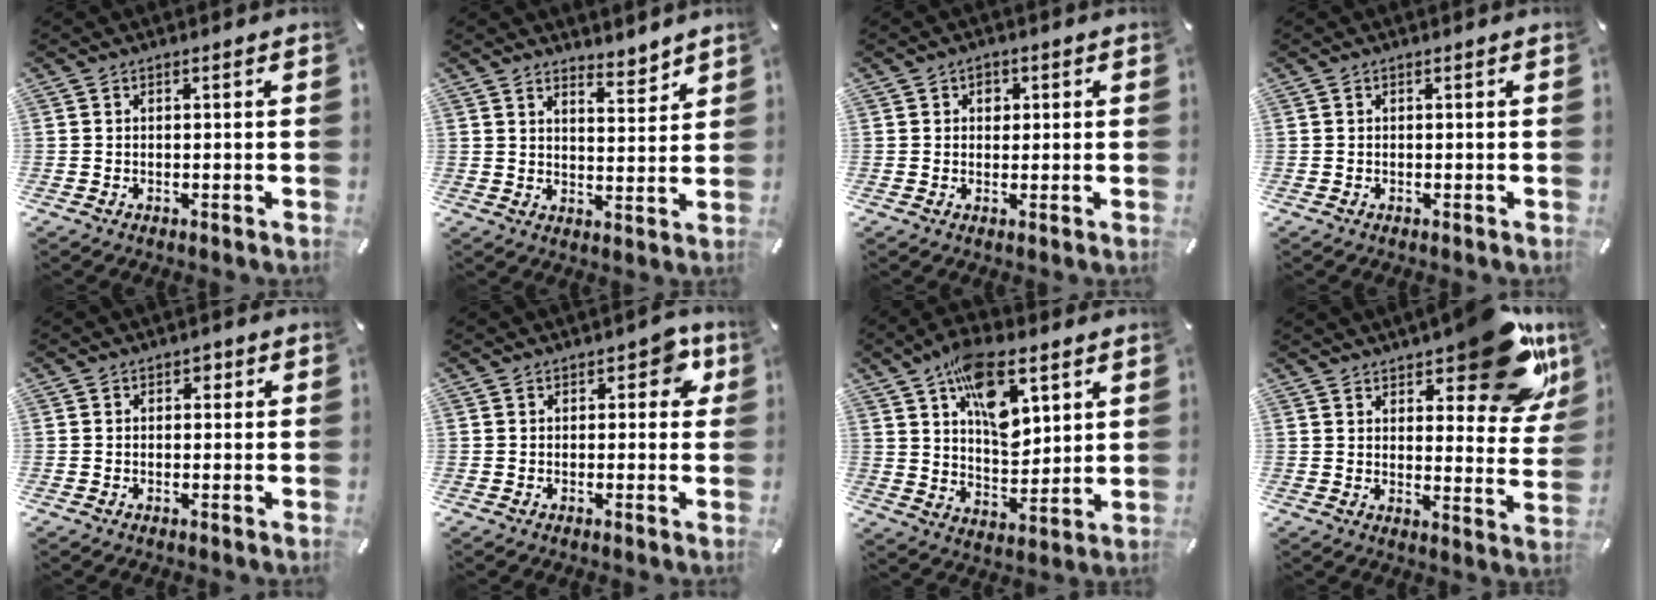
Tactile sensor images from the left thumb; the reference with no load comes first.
{"total": 5.1, "force": [4.8, 1.5, 0.4], "torque": [0.009, -0.044, 0.085]}
{"total": 2.3, "force": [0.4, 2.1, 1.0], "torque": [0.001, -0.003, -0.001]}
{"total": 0.0}
{"total": 1.4, "force": [0.4, 1.2, 0.5], "torque": [-0.004, 0.005, 0.002]}
{"total": 5.0, "force": [2.2, 3.1, 3.3], "torque": [-0.024, -0.005, 0.028]}
{"total": 15.4, "force": [7.6, 8.7, 10.2], "torque": [-0.147, -0.029, 0.136]}
{"total": 18.6, "force": [12.5, 7.3, 11.7], "torque": [-0.140, -0.088, 0.209]}